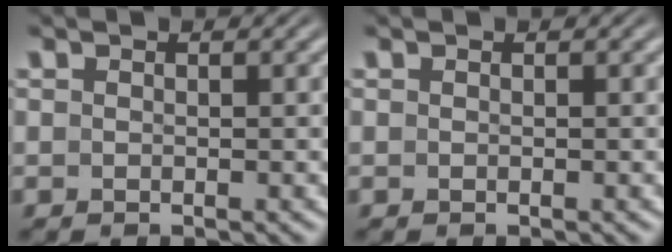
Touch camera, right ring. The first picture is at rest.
{"total": 0.0}